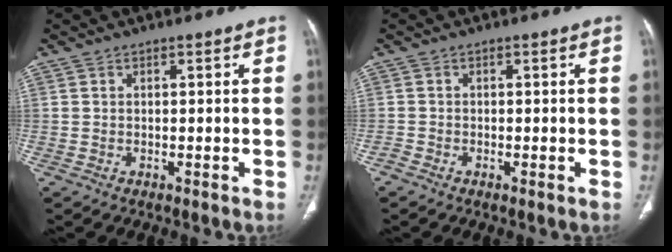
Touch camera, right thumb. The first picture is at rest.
{"total": 1.1, "force": [-0.7, 0.5, 0.7], "torque": [-0.014, -0.003, -0.018]}